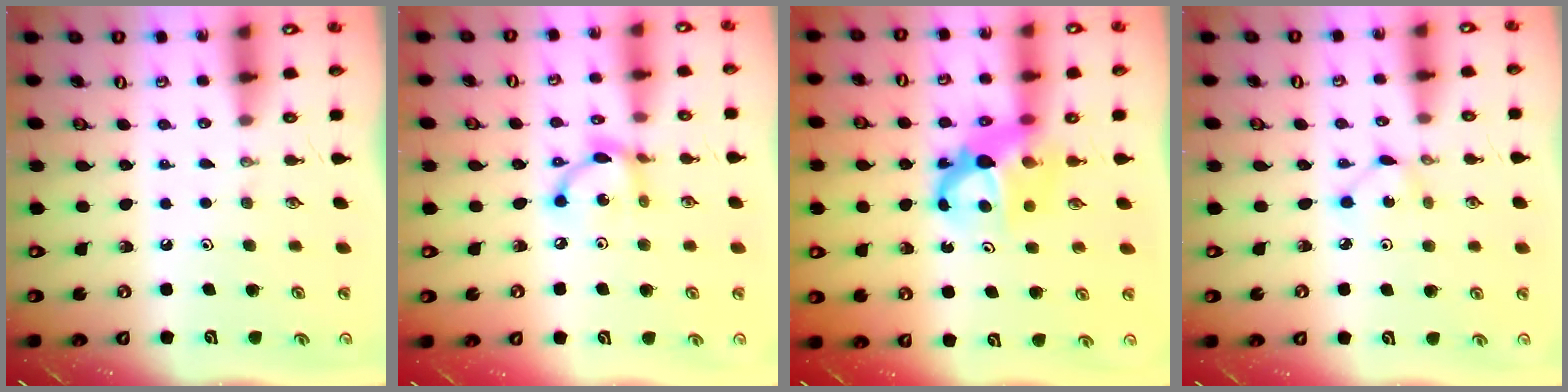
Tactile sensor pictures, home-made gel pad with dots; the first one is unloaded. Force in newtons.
{"total": 10.0, "press": 10.0, "slide": 0.7}
{"total": 7.1, "press": 7.1, "slide": 0.5}
{"total": 2.2, "press": 2.2, "slide": 0.3}